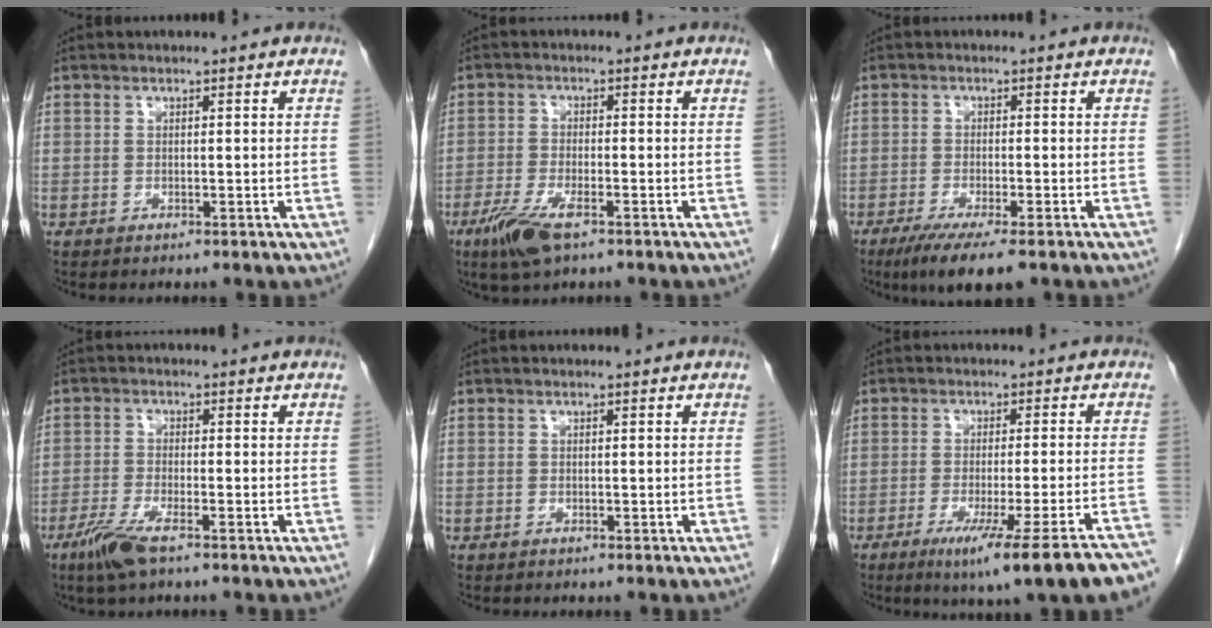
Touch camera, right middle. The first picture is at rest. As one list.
[{"total": 6.3, "force": [-3.8, 1.5, 4.8], "torque": [-0.103, -0.013, -0.067]}, {"total": 7.3, "force": [-5.0, 0.5, 5.4], "torque": [-0.084, -0.019, -0.077]}, {"total": 5.0, "force": [-3.3, 0.6, 3.7], "torque": [-0.084, -0.011, -0.065]}, {"total": 0.0}, {"total": 17.0, "force": [-12.6, -1.2, 11.3], "torque": [-0.096, -0.032, -0.178]}]